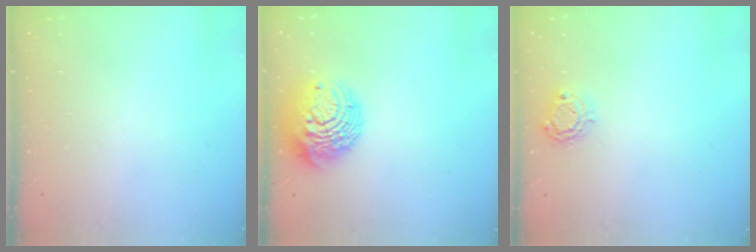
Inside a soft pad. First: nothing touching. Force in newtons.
{"total": 12.6, "press": 12.6, "slide": 1.1}
{"total": 5.4, "press": 5.4, "slide": 0.2}